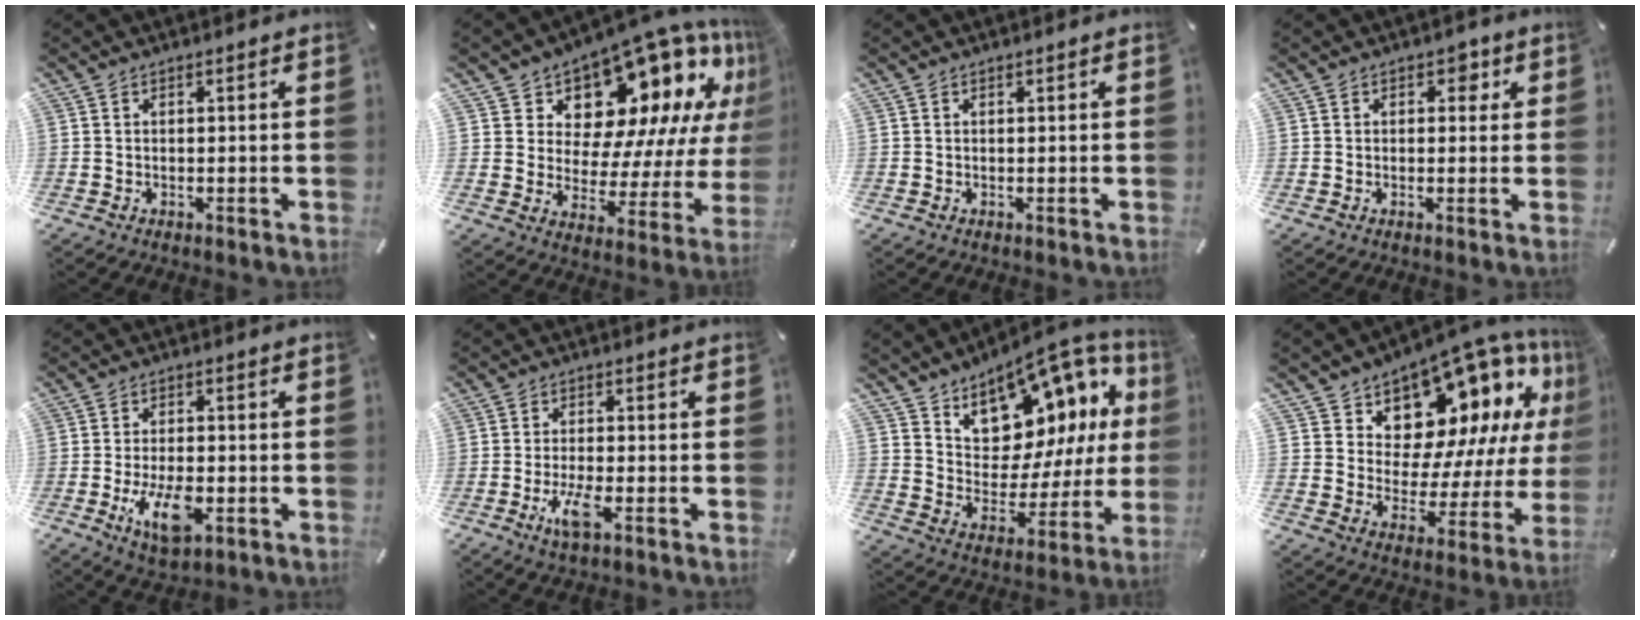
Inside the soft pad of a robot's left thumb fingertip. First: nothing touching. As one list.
[{"total": 17.7, "force": [12.3, 9.6, 8.4], "torque": [-0.106, -0.122, 0.210]}, {"total": 0.0}, {"total": 2.8, "force": [0.8, 2.1, 1.7], "torque": [-0.004, -0.004, 0.003]}, {"total": 9.0, "force": [-2.9, 4.4, 7.3], "torque": [-0.153, -0.005, -0.052]}, {"total": 6.1, "force": [-2.5, 1.7, 5.3], "torque": [-0.117, -0.012, -0.045]}, {"total": 13.8, "force": [10.5, 7.7, 4.5], "torque": [-0.059, -0.113, 0.183]}, {"total": 16.1, "force": [11.3, 9.3, 6.9], "torque": [-0.092, -0.113, 0.193]}]